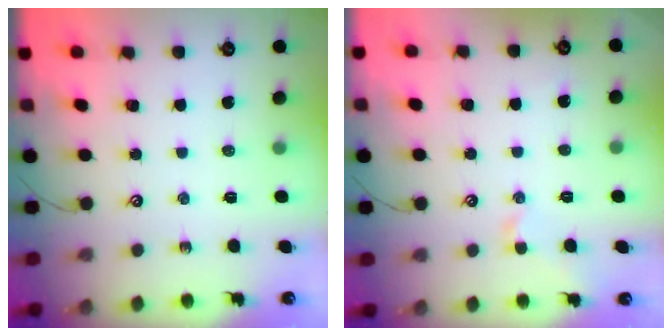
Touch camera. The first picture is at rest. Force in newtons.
{"total": 1.1, "press": 1.0, "slide": 0.1}